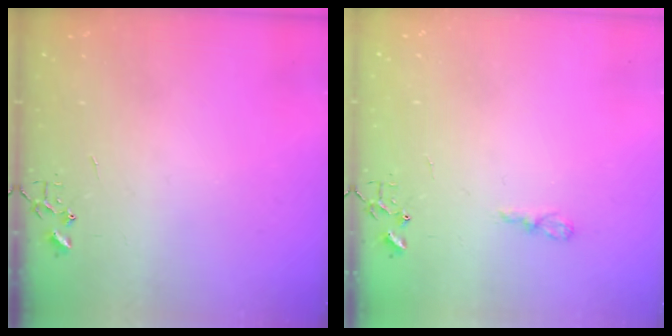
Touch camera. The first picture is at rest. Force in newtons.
{"total": 4.4, "press": 4.4, "slide": 0.6}